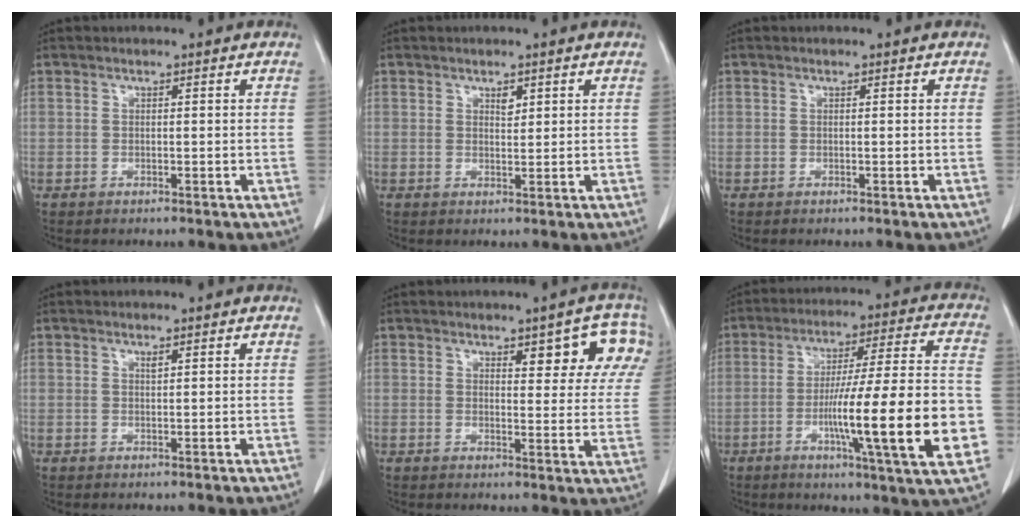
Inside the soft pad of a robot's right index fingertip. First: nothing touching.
{"total": 1.5, "force": [0.9, 0.7, 0.9], "torque": [-0.013, -0.005, 0.017]}
{"total": 0.0}
{"total": 0.6, "force": [0.5, 0.1, 0.4], "torque": [-0.008, -0.005, 0.009]}
{"total": 9.2, "force": [5.2, 3.1, 6.9], "torque": [-0.067, 0.005, 0.053]}
{"total": 20.9, "force": [-5.1, 0.6, 20.2], "torque": [-0.277, -0.004, -0.075]}